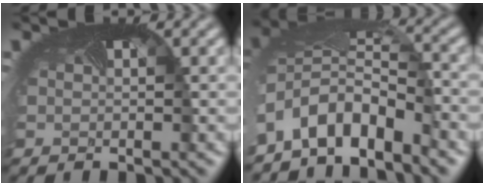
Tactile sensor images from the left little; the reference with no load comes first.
{"total": 7.7, "force": [-4.4, 3.9, 5.0], "torque": [-0.096, -0.009, -0.088]}